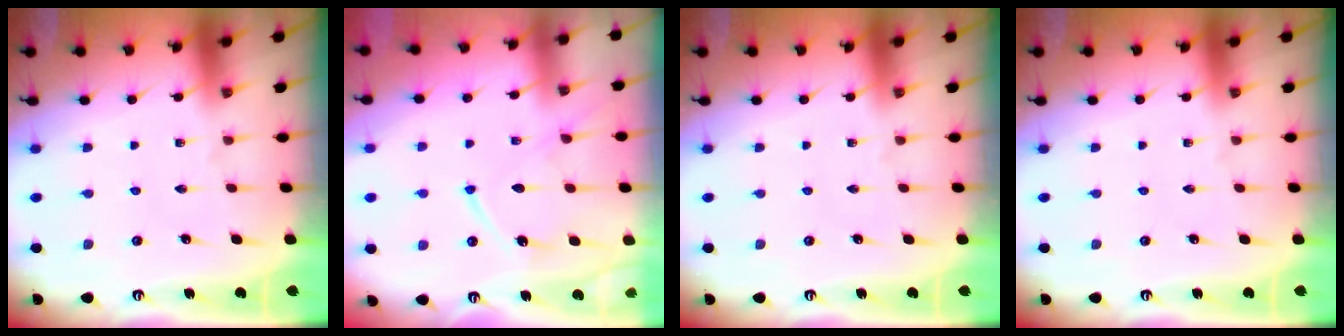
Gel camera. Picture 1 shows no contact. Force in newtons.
{"total": 12.3, "press": 12.3, "slide": 1.3}
{"total": 0.0}
{"total": 0.0}